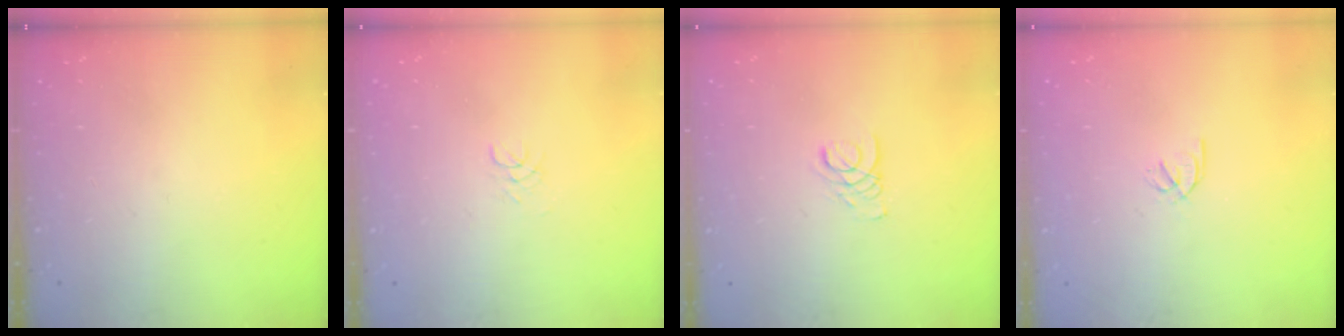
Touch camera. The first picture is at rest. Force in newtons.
{"total": 1.7, "press": 1.7, "slide": 0.2}
{"total": 1.9, "press": 1.9, "slide": 0.2}
{"total": 1.6, "press": 1.6, "slide": 0.3}